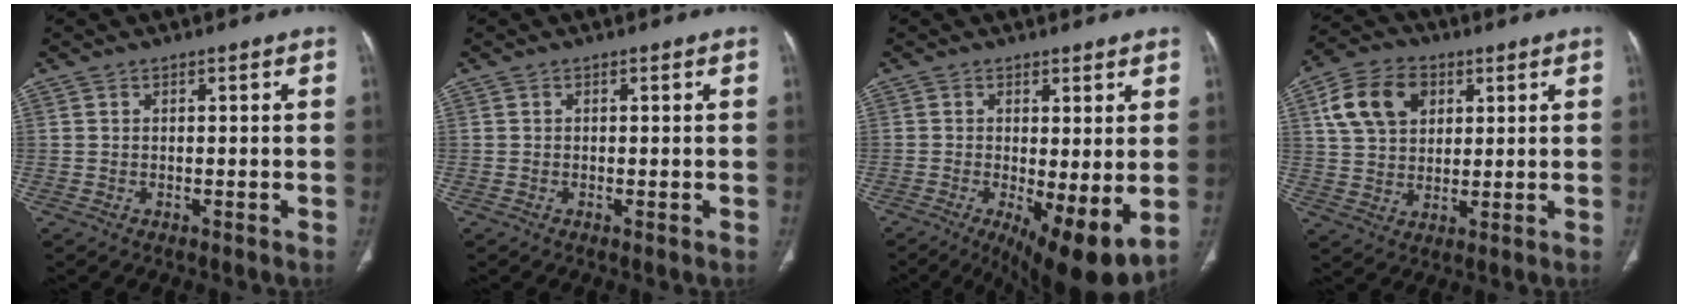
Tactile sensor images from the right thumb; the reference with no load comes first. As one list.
[{"total": 0.0}, {"total": 11.2, "force": [-2.2, 3.5, 10.4], "torque": [-0.162, -0.025, -0.024]}, {"total": 12.1, "force": [4.3, 8.6, 7.3], "torque": [-0.115, 0.001, 0.077]}]